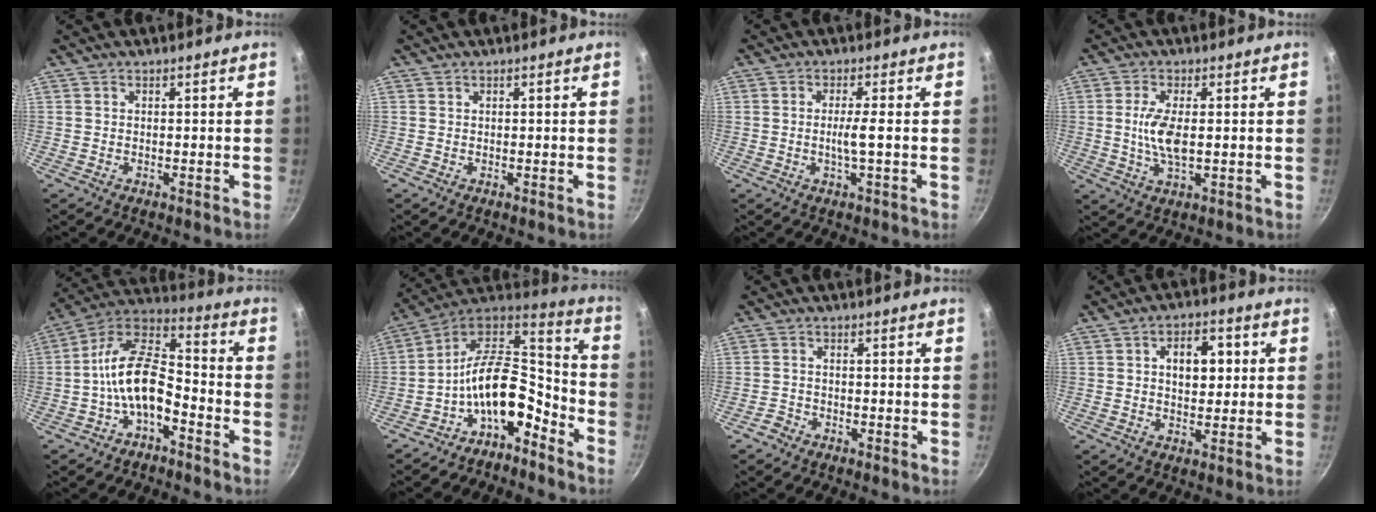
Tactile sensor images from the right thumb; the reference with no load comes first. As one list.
[{"total": 0.0}, {"total": 3.3, "force": [-0.4, -0.1, 3.2], "torque": [-0.065, 0.004, -0.008]}, {"total": 6.8, "force": [0.2, 2.7, 6.2], "torque": [-0.129, -0.003, 0.003]}, {"total": 13.1, "force": [-4.7, 7.0, 10.1], "torque": [-0.168, 0.063, -0.100]}, {"total": 14.8, "force": [-7.3, 7.9, 10.2], "torque": [-0.152, 0.094, -0.139]}, {"total": 1.9, "force": [-1.5, 1.2, 0.2], "torque": [-0.005, 0.019, -0.026]}, {"total": 7.8, "force": [1.4, 4.9, 5.9], "torque": [-0.058, 0.006, 0.016]}]